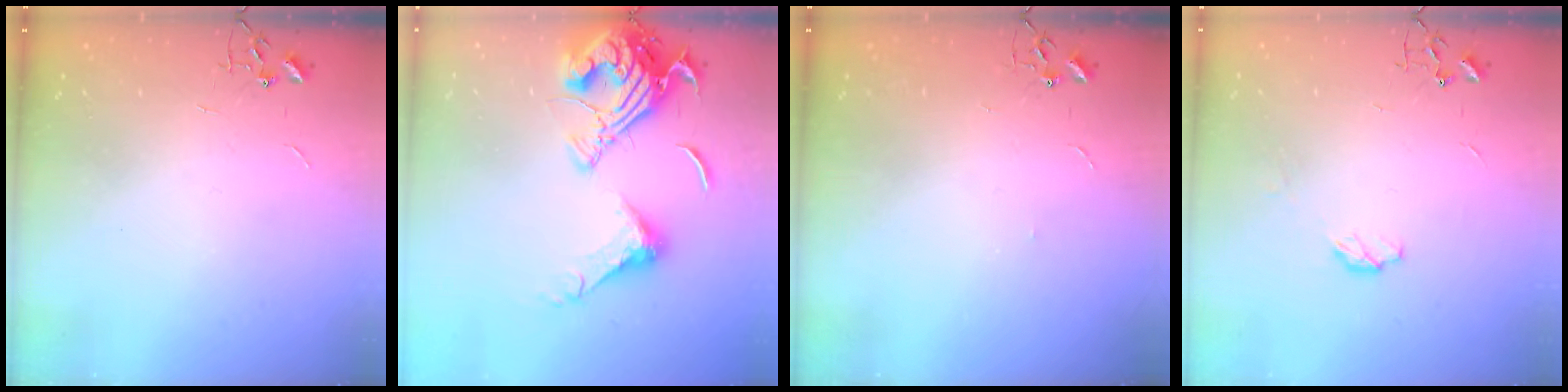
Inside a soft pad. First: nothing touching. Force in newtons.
{"total": 19.0, "press": 18.9, "slide": 1.9}
{"total": 2.8, "press": 2.8, "slide": 0.5}
{"total": 4.4, "press": 4.3, "slide": 0.2}